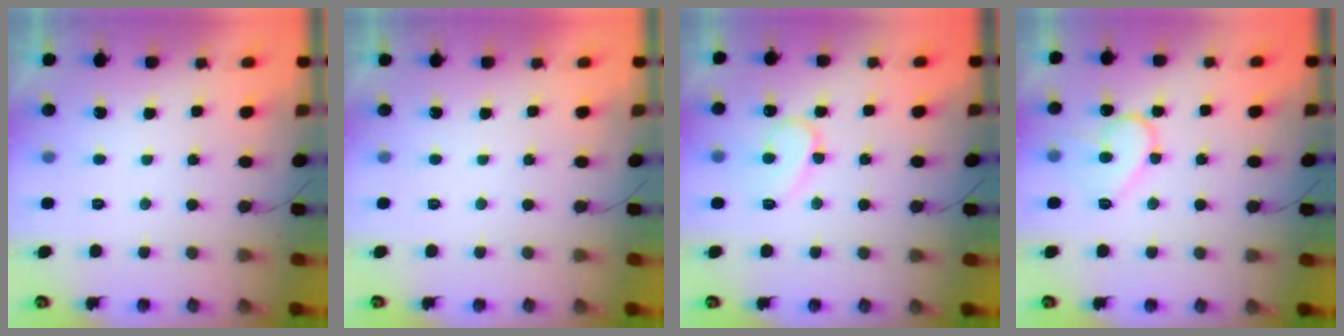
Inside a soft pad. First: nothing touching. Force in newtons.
{"total": 1.7, "press": 1.6, "slide": 0.0}
{"total": 9.4, "press": 9.4, "slide": 1.0}
{"total": 11.4, "press": 11.4, "slide": 0.6}